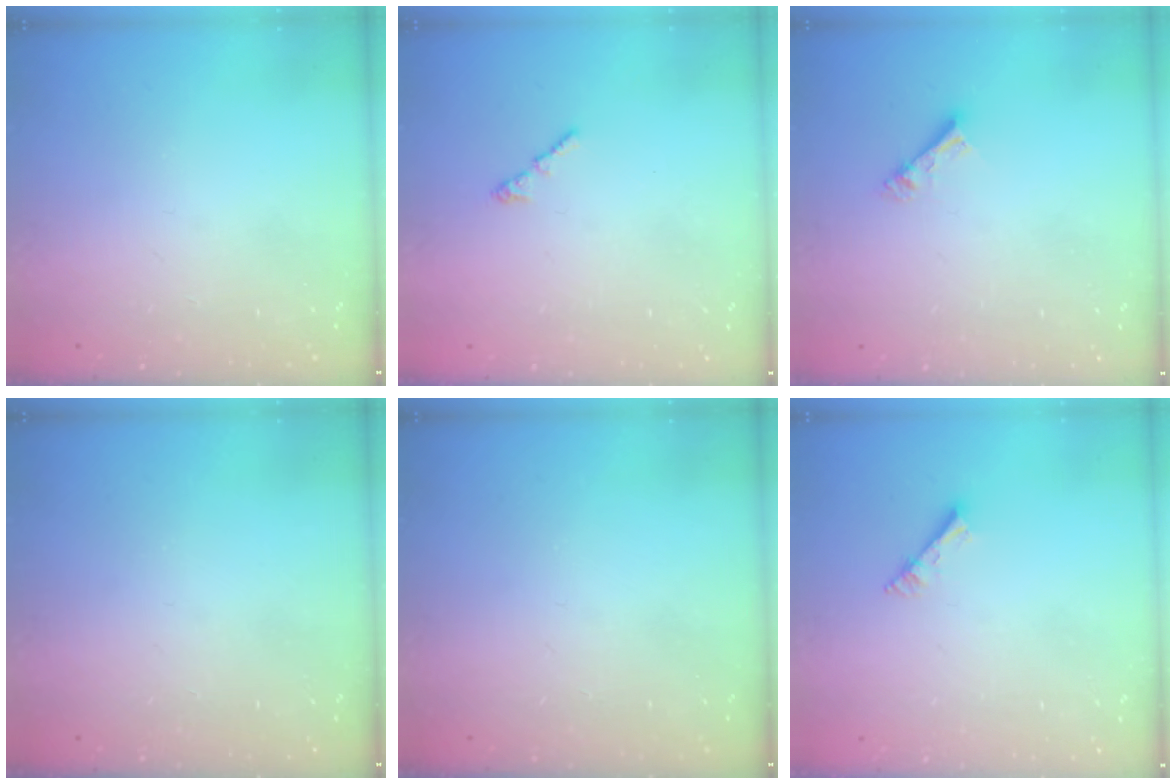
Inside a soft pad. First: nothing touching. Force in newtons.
{"total": 1.2, "press": 1.1, "slide": 0.5}
{"total": 4.6, "press": 4.6, "slide": 0.4}
{"total": 0.0}
{"total": 0.0}
{"total": 3.0, "press": 3.0, "slide": 0.3}